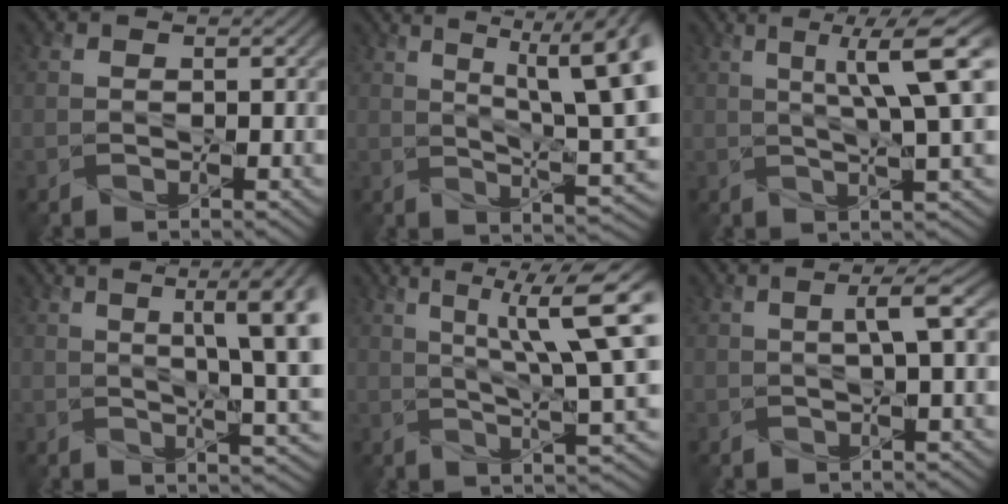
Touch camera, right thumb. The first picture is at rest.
{"total": 13.8, "force": [5.1, 4.2, 12.1], "torque": [-0.172, 0.024, 0.066]}
{"total": 7.6, "force": [2.3, 0.9, 7.2], "torque": [-0.114, 0.018, 0.035]}
{"total": 10.9, "force": [2.7, 2.9, 10.2], "torque": [-0.132, 0.021, 0.030]}
{"total": 10.3, "force": [3.4, 1.8, 9.6], "torque": [-0.158, 0.016, 0.054]}
{"total": 2.8, "force": [0.1, -0.1, 2.8], "torque": [-0.046, 0.014, -0.001]}